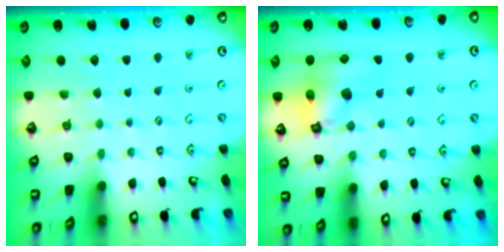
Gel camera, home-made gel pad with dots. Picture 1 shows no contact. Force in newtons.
{"total": 12.4, "press": 12.3, "slide": 1.7}